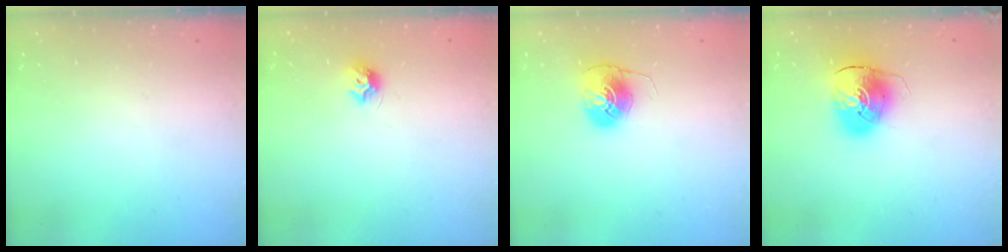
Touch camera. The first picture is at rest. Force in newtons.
{"total": 7.1, "press": 7.1, "slide": 0.5}
{"total": 7.9, "press": 7.9, "slide": 0.3}
{"total": 10.4, "press": 10.3, "slide": 1.8}